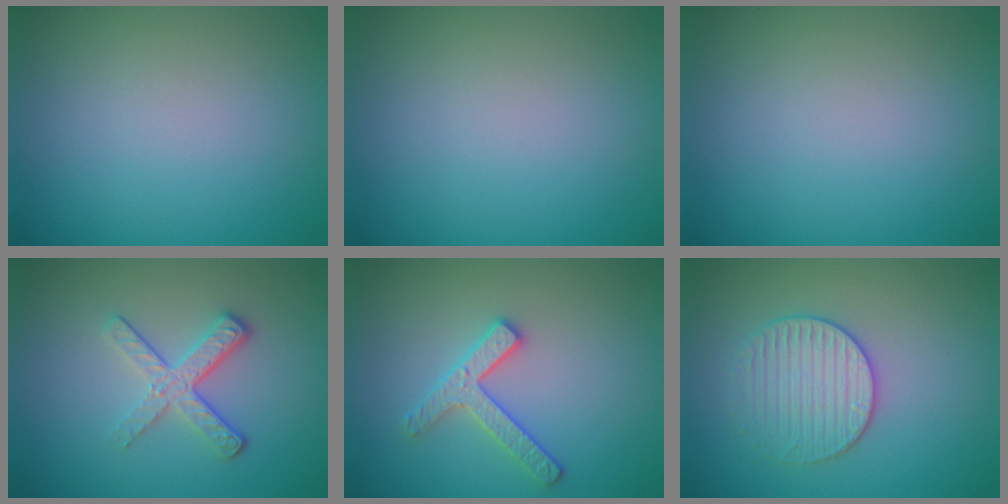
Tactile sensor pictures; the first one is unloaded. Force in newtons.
{"total": 0.0}
{"total": 0.0}
{"total": 3.5, "press": 2.5, "slide": 2.4}
{"total": 2.6, "press": 2.5, "slide": 0.4}
{"total": 3.1, "press": 3.1, "slide": 0.5}